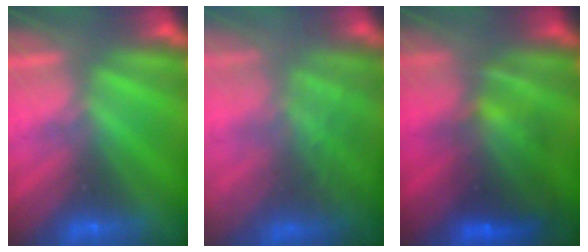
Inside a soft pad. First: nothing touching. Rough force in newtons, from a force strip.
{"total": 5.7}
{"total": 8.0}